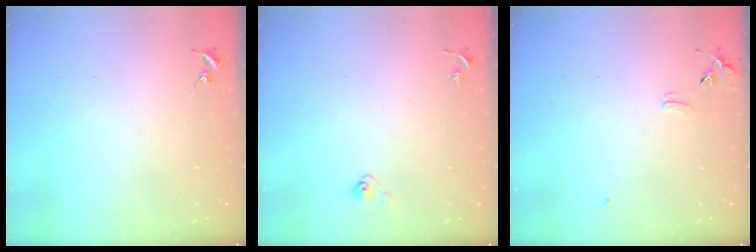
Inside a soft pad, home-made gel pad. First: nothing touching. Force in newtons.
{"total": 3.9, "press": 3.3, "slide": 2.0}
{"total": 6.9, "press": 6.9, "slide": 0.6}